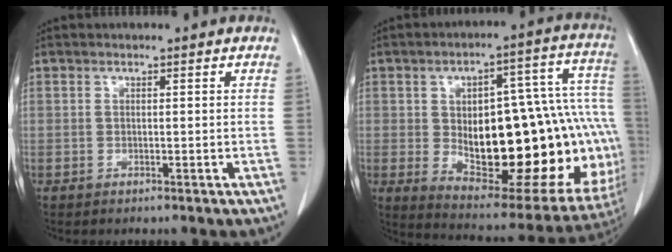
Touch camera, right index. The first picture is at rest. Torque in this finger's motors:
{"motor_torque": [2.14, 0.00, 0.70, 0.14]}